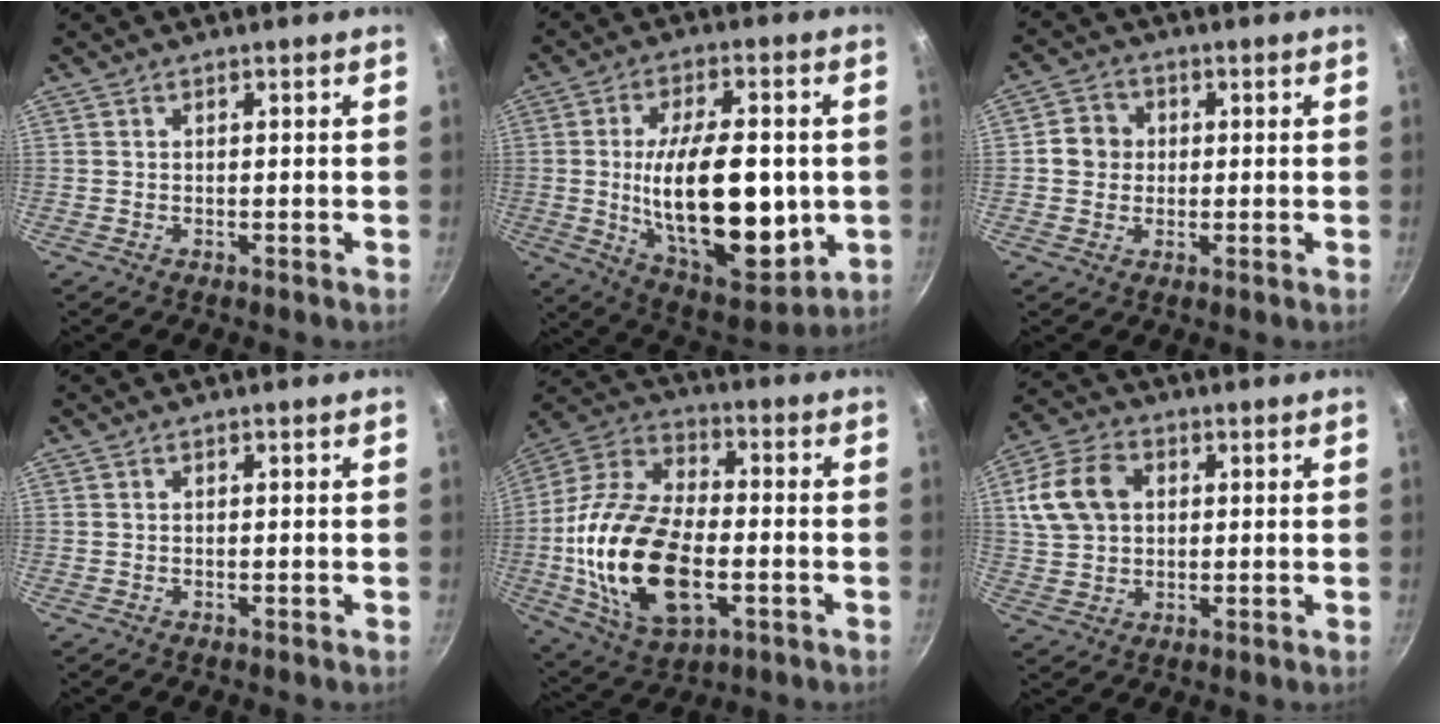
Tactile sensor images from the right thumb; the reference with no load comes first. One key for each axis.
{"total": 24.2, "fx": -1.1, "fy": 11.5, "fz": 21.2, "tx": -0.324, "ty": -0.013, "tz": -0.007}
{"total": 5.2, "fx": 0.3, "fy": 4.9, "fz": 1.9, "tx": -0.007, "ty": 0.007, "tz": -0.008}
{"total": 0.0}
{"total": 24.1, "fx": -4.2, "fy": 13.4, "fz": 19.5, "tx": -0.375, "ty": 0.023, "tz": -0.076}
{"total": 11.4, "fx": 2.5, "fy": 8.4, "fz": 7.2, "tx": -0.125, "ty": 0.011, "tz": 0.039}